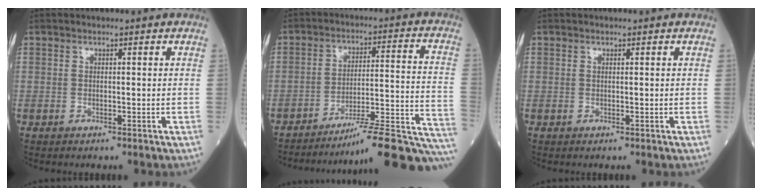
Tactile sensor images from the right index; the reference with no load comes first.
{"total": 19.1, "force": [-17.0, -0.6, 8.7], "torque": [-0.061, 0.020, -0.239]}
{"total": 0.0}